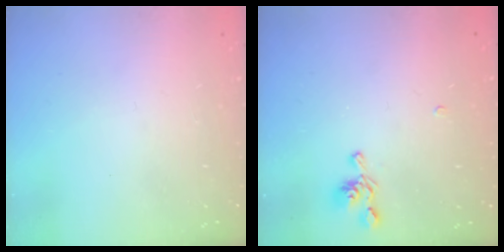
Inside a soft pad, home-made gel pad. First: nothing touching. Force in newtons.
{"total": 6.0, "press": 6.0, "slide": 0.2}